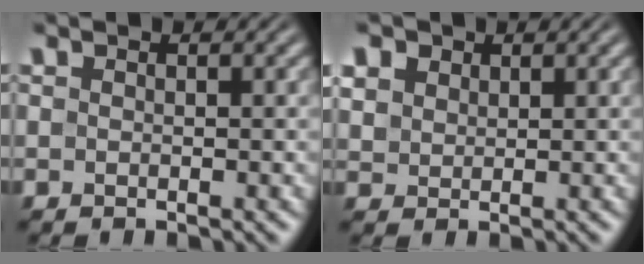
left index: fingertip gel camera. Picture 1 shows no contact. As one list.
[{"total": 3.6, "force": [2.2, 2.4, 1.5], "torque": [-0.049, 0.012, 0.040]}]